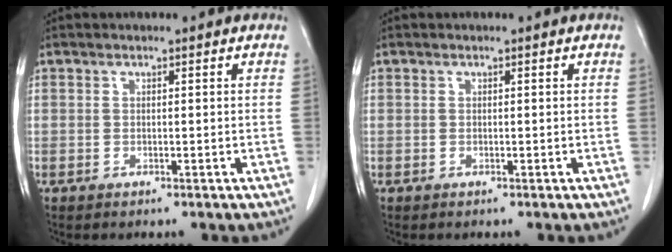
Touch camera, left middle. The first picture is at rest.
{"total": 0.0}